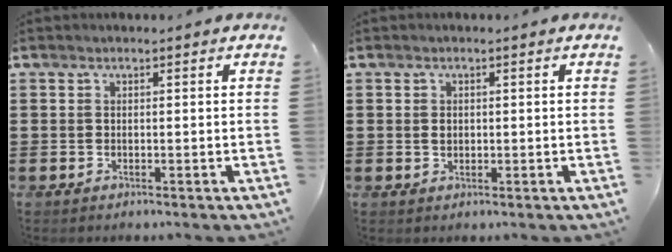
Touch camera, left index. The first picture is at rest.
{"total": 1.1, "force": [0.0, 0.8, 0.7], "torque": [-0.017, 0.005, 0.000]}